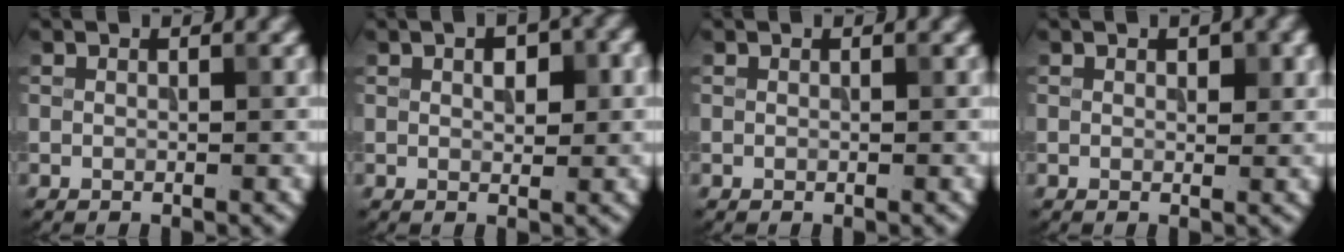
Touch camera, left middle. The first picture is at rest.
{"total": 2.8, "force": [0.7, 1.4, 2.3], "torque": [-0.030, 0.002, 0.013]}
{"total": 0.0}
{"total": 1.5, "force": [0.6, 0.8, 1.2], "torque": [-0.011, -0.003, 0.009]}